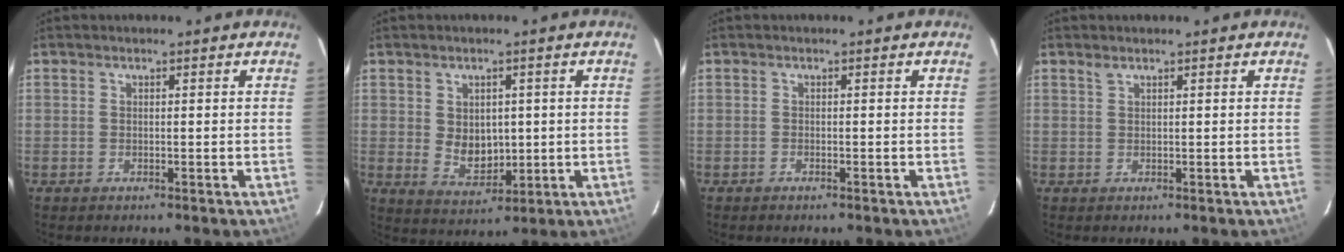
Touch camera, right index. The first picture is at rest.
{"total": 6.5, "force": [0.5, 5.0, 4.2], "torque": [-0.073, -0.004, 0.023]}
{"total": 0.6, "force": [-0.5, 0.2, 0.2], "torque": [-0.004, 0.000, -0.009]}
{"total": 0.8, "force": [0.7, 0.2, 0.4], "torque": [-0.006, 0.003, 0.014]}